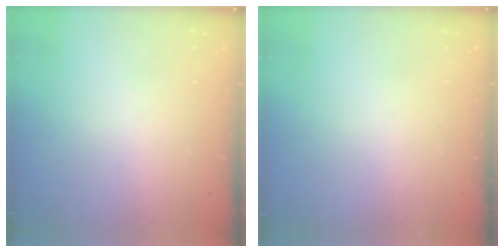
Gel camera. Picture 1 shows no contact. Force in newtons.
{"total": 0.0}